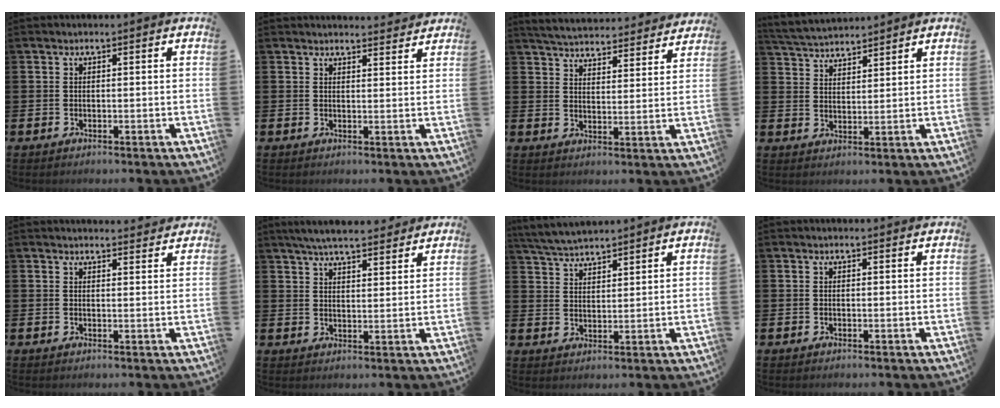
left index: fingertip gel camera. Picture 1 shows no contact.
{"total": 2.1, "force": [2.0, 0.2, -0.2], "torque": [0.009, -0.016, 0.035]}
{"total": 5.4, "force": [5.4, 0.8, 0.5], "torque": [-0.028, -0.039, 0.093]}
{"total": 4.3, "force": [4.2, 0.6, 0.2], "torque": [-0.024, -0.019, 0.077]}
{"total": 1.9, "force": [1.9, 0.1, -0.2], "torque": [0.010, -0.015, 0.031]}
{"total": 5.3, "force": [5.1, 0.6, 1.4], "torque": [-0.040, -0.019, 0.092]}
{"total": 4.1, "force": [4.0, 0.4, 0.6], "torque": [-0.031, -0.015, 0.073]}
{"total": 0.0}